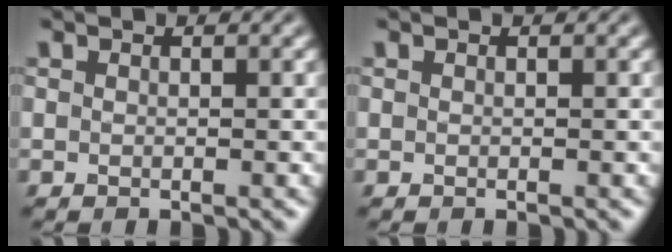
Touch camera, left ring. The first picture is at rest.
{"total": 0.0}